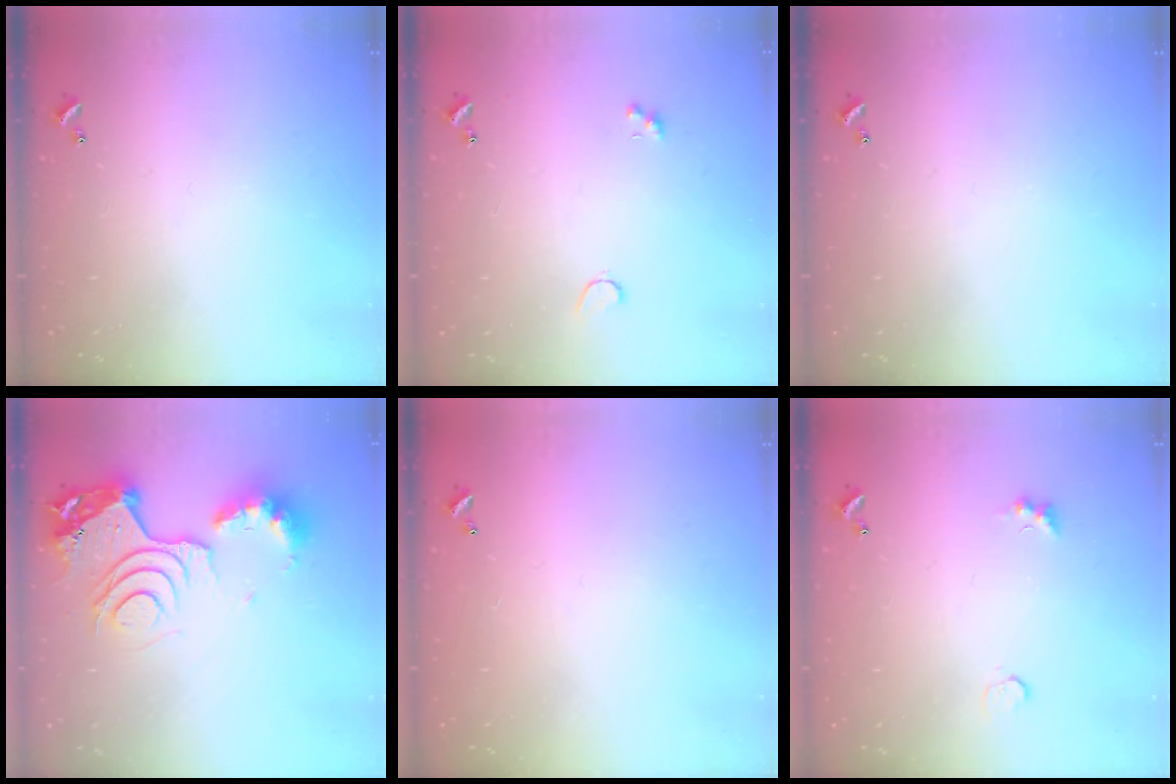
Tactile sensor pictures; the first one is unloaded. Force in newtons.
{"total": 1.3, "press": 1.0, "slide": 0.8}
{"total": 0.0}
{"total": 15.4, "press": 15.3, "slide": 1.6}
{"total": 2.9, "press": 2.9, "slide": 0.1}
{"total": 1.9, "press": 1.8, "slide": 0.5}